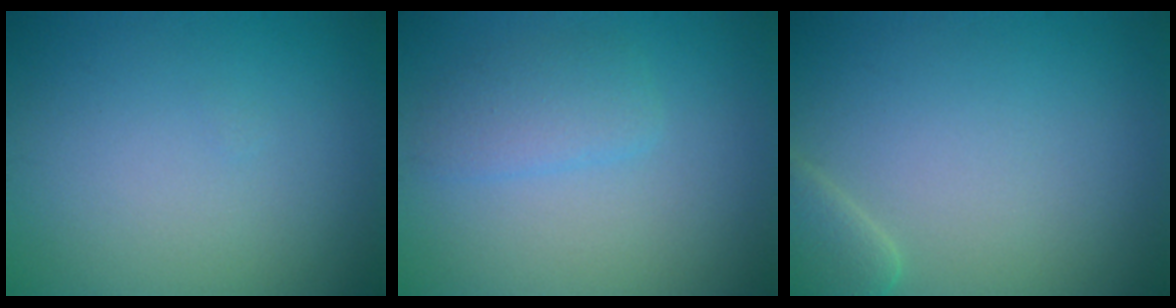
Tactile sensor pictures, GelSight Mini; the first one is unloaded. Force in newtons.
{"total": 2.1, "press": 2.1, "slide": 0.1}
{"total": 2.6, "press": 2.6, "slide": 0.2}